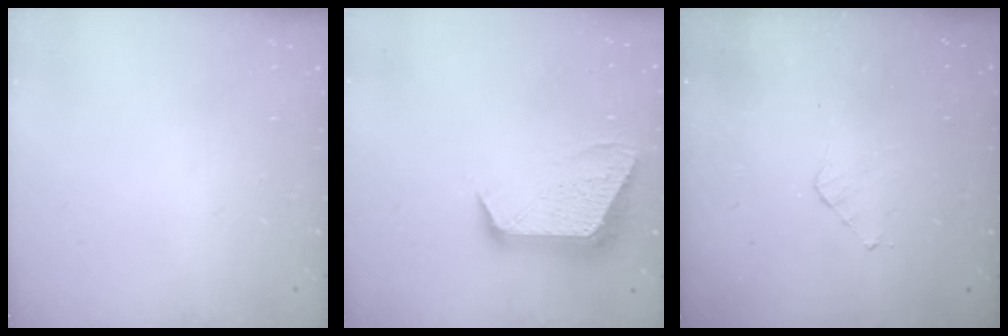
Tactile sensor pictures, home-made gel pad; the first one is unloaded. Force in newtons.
{"total": 12.1, "press": 12.1, "slide": 0.6}
{"total": 3.5, "press": 3.5, "slide": 0.2}